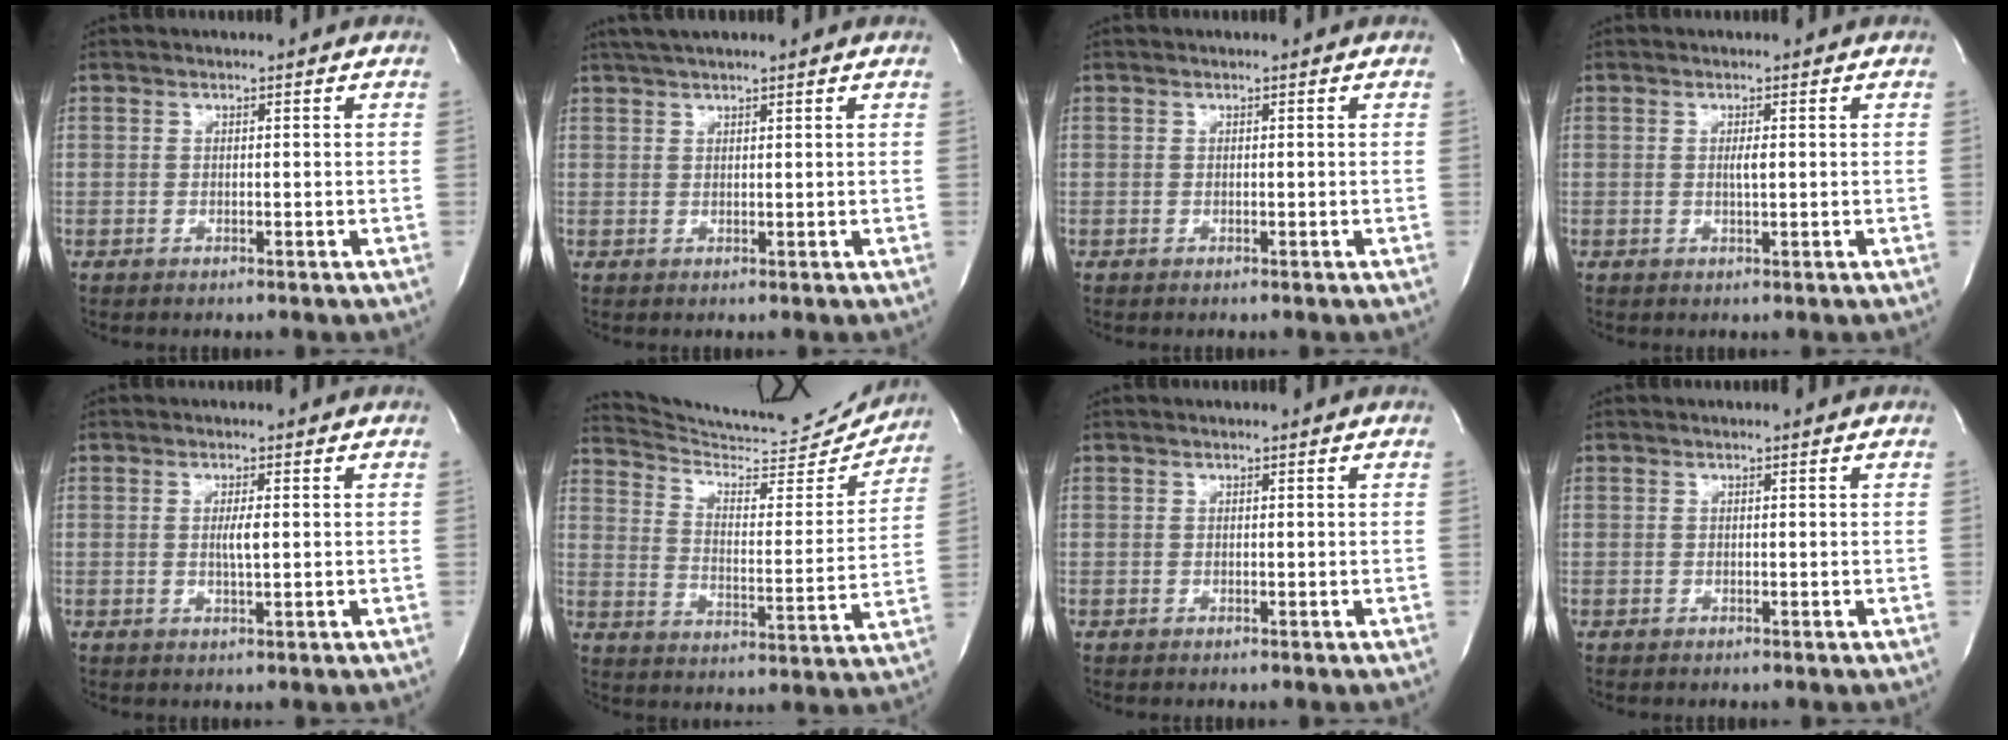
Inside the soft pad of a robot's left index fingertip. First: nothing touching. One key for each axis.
{"total": 4.3, "fx": 3.5, "fy": 0.3, "fz": 2.3, "tx": -0.038, "ty": 0.021, "tz": 0.061}
{"total": 0.0}
{"total": 1.1, "fx": -0.2, "fy": 0.0, "fz": 1.0, "tx": -0.023, "ty": -0.011, "tz": -0.004}
{"total": 2.0, "fx": -0.2, "fy": 0.1, "fz": 2.0, "tx": -0.038, "ty": -0.011, "tz": -0.005}
{"total": 19.7, "fx": 19.2, "fy": 1.7, "fz": 3.9, "tx": -0.063, "ty": -0.060, "tz": 0.264}
{"total": 0.0}
{"total": 0.0}